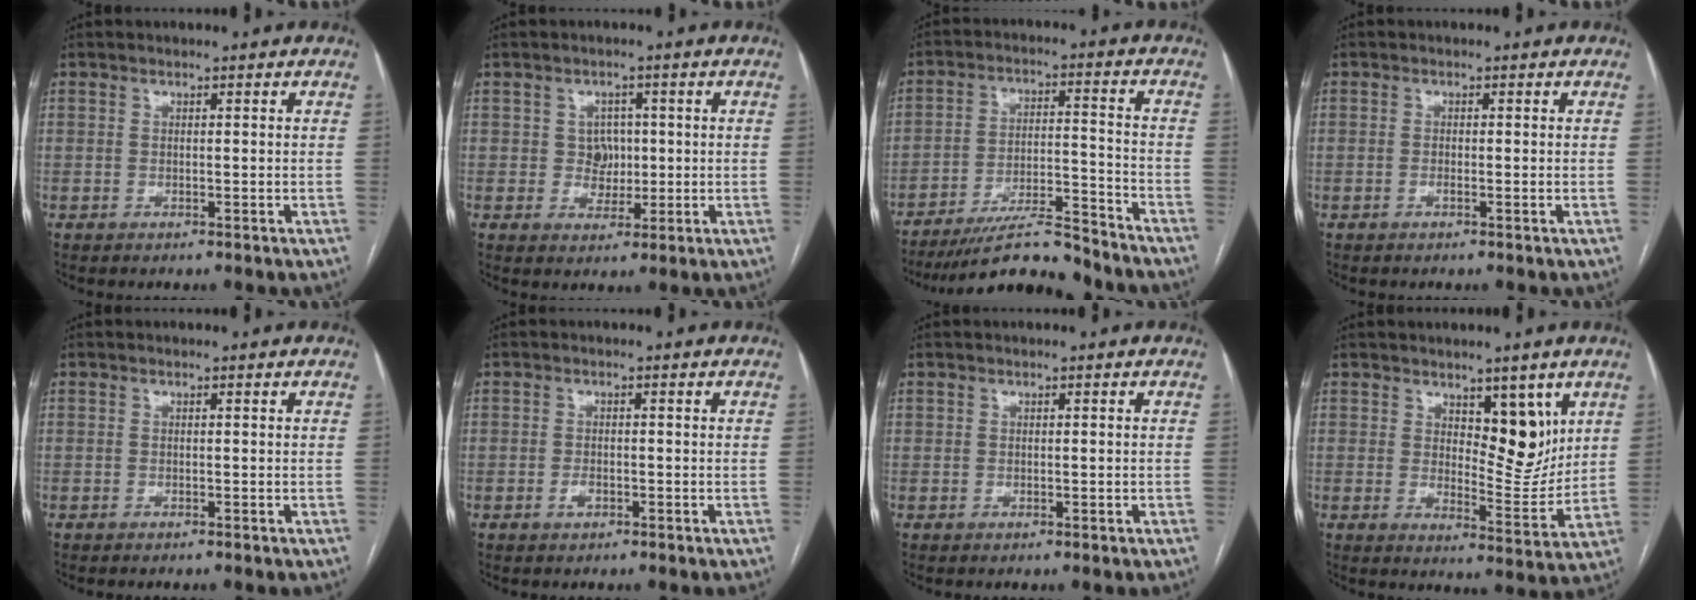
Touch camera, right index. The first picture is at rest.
{"total": 3.5, "force": [0.3, 3.3, 1.2], "torque": [-0.012, 0.009, 0.011]}
{"total": 13.7, "force": [-12.5, 0.6, 5.5], "torque": [-0.088, 0.006, -0.207]}
{"total": 0.6, "force": [-0.2, 0.0, 0.6], "torque": [-0.013, 0.001, 0.000]}
{"total": 0.0}
{"total": 1.4, "force": [-0.7, 0.8, 1.0], "torque": [-0.019, 0.001, -0.011]}
{"total": 0.0}
{"total": 8.1, "force": [4.0, 3.2, 6.2], "torque": [-0.083, -0.008, 0.067]}